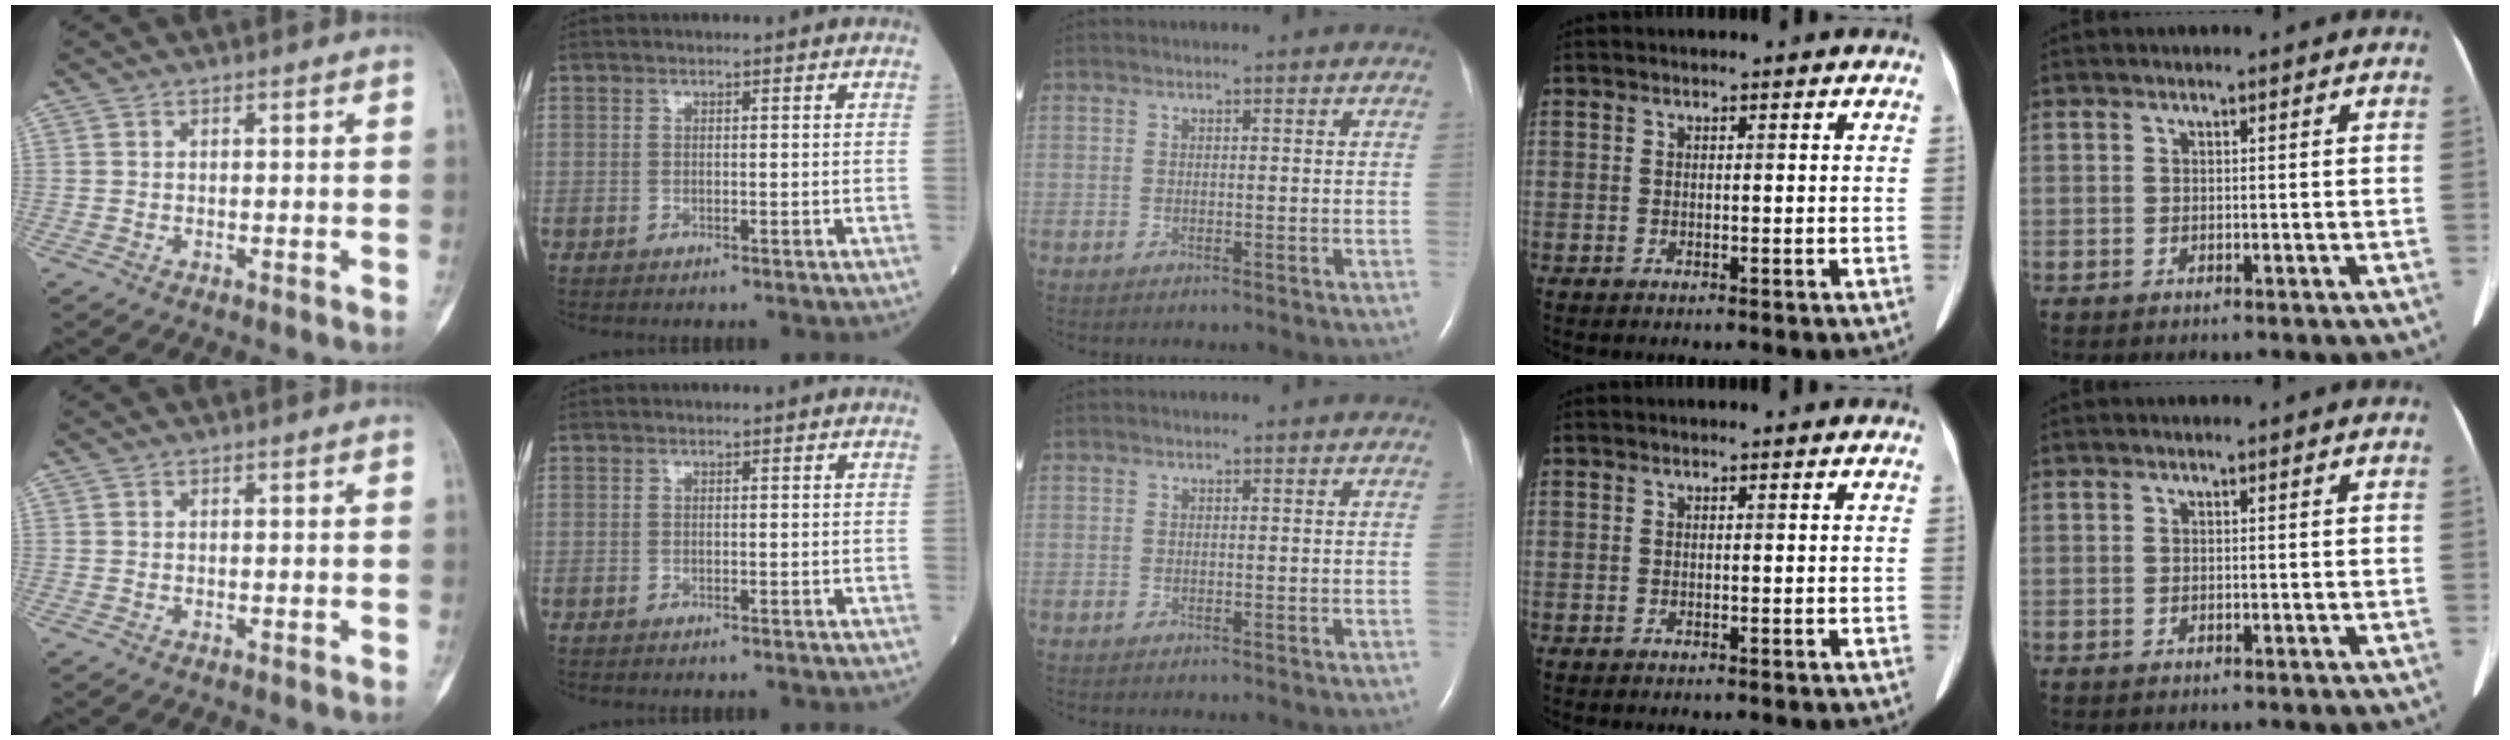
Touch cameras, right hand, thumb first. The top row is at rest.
{}